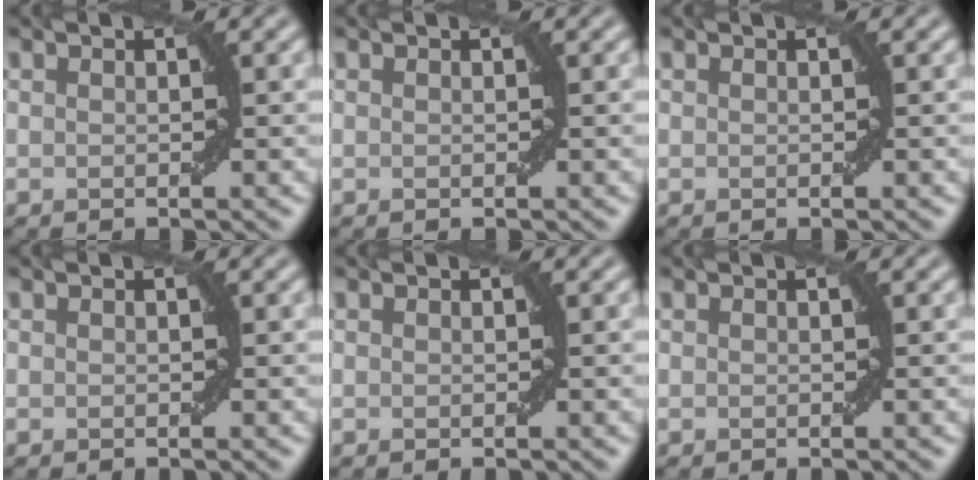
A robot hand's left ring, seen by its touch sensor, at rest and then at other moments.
{"total": 0.0}
{"total": 0.0}
{"total": 0.0}
{"total": 0.0}
{"total": 0.0}